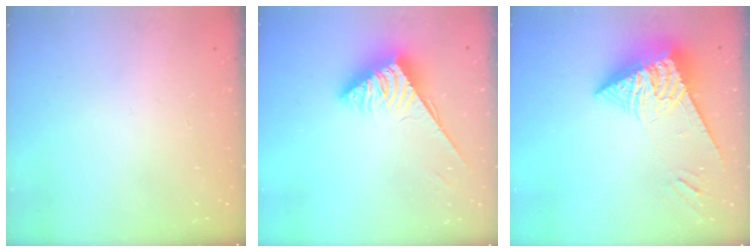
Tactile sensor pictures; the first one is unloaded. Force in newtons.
{"total": 3.9, "press": 3.8, "slide": 0.5}
{"total": 8.6, "press": 8.5, "slide": 1.1}